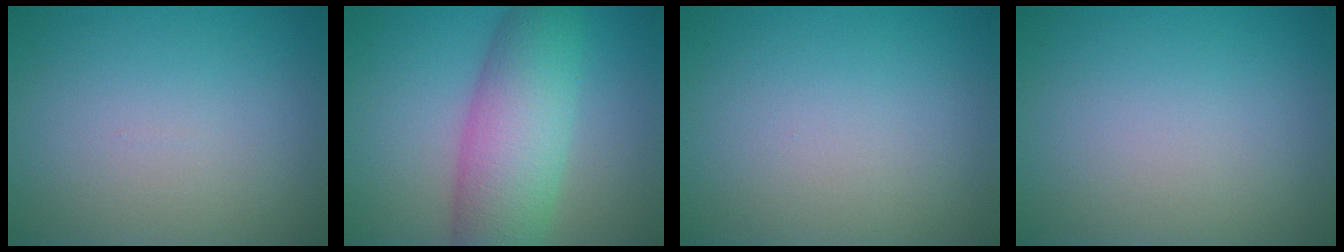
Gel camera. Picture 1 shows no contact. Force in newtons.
{"total": 8.3, "press": 8.3, "slide": 0.1}
{"total": 0.0}
{"total": 0.0}